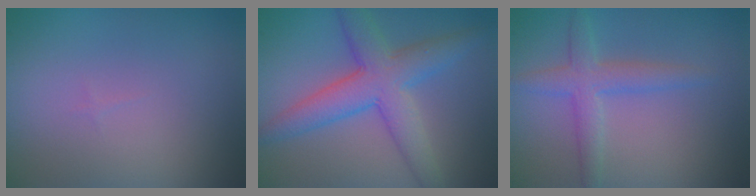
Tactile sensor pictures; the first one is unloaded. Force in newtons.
{"total": 6.0, "press": 6.0, "slide": 0.1}
{"total": 2.9, "press": 2.9, "slide": 0.1}